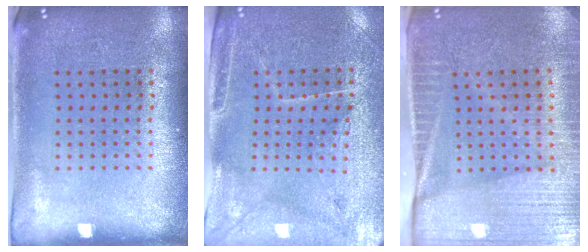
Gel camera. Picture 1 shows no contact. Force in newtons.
{"total": 3.3, "press": 3.1, "slide": 1.0}
{"total": 4.2, "press": 3.6, "slide": 2.1}